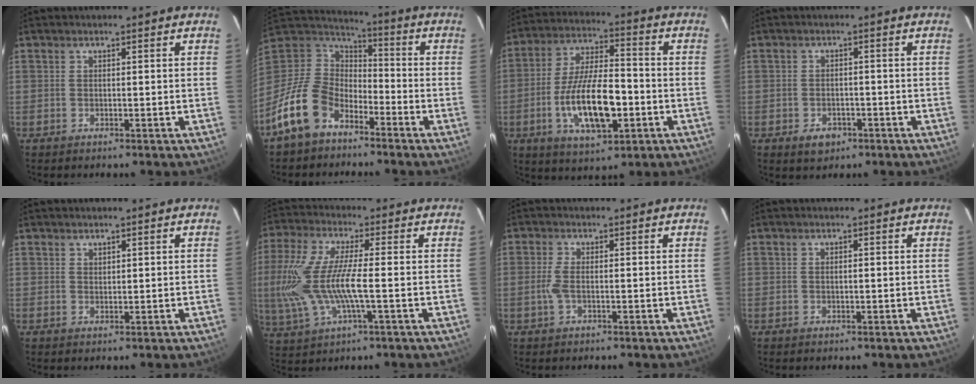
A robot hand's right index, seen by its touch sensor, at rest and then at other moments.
{"total": 15.6, "force": [-9.5, 9.7, 7.7], "torque": [-0.189, 0.010, -0.174]}
{"total": 15.5, "force": [-4.4, 6.0, 13.5], "torque": [-0.265, -0.006, -0.072]}
{"total": 4.0, "force": [-2.1, 2.8, 1.8], "torque": [-0.040, 0.000, -0.024]}
{"total": 0.9, "force": [0.8, 0.4, 0.1], "torque": [-0.001, 0.002, 0.015]}
{"total": 16.6, "force": [-1.9, 4.7, 15.8], "torque": [-0.328, -0.013, -0.033]}
{"total": 2.9, "force": [-0.5, 0.7, 2.8], "torque": [-0.063, 0.000, -0.011]}
{"total": 0.5, "force": [0.1, 0.1, 0.5], "torque": [-0.011, 0.003, 0.001]}